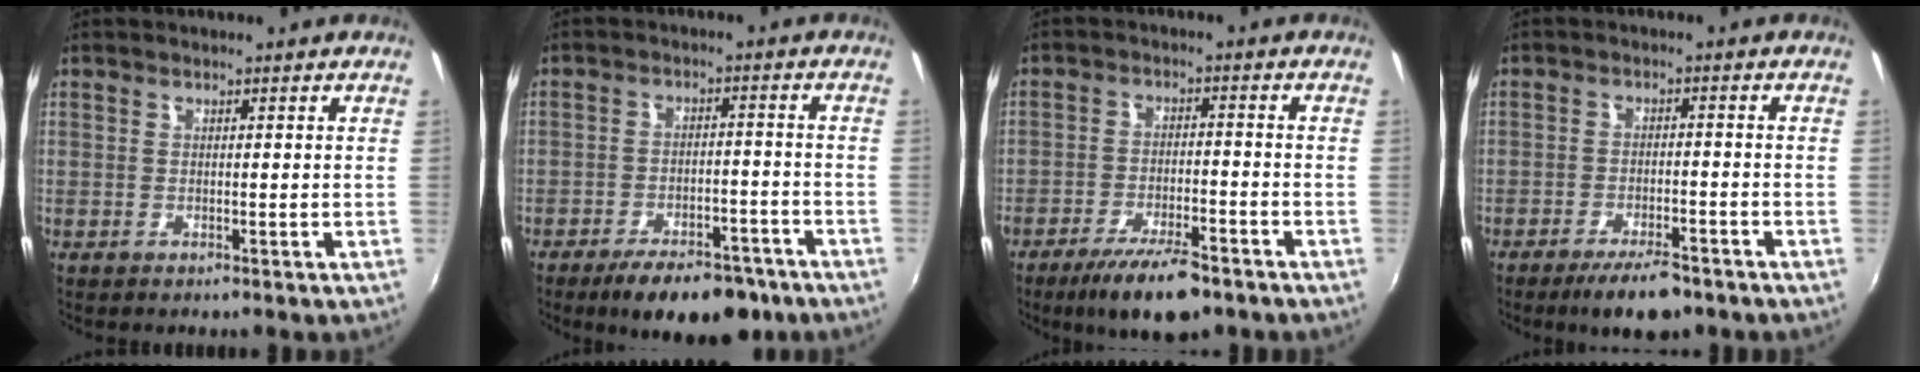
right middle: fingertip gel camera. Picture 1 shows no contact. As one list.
[{"total": 12.4, "force": [-9.2, 4.9, 6.8], "torque": [-0.124, 0.002, -0.126]}, {"total": 10.6, "force": [-7.7, 3.2, 6.6], "torque": [-0.137, -0.014, -0.126]}, {"total": 7.6, "force": [-5.8, 2.2, 4.3], "torque": [-0.096, -0.010, -0.093]}]